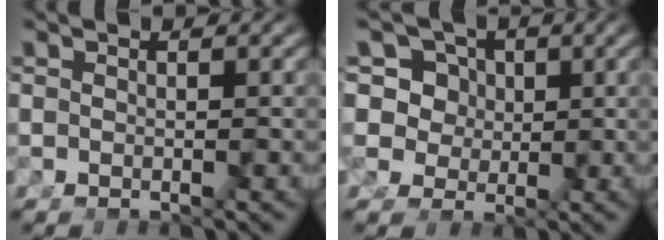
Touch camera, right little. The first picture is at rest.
{"total": 12.3, "force": [1.1, 11.1, 5.1], "torque": [-0.145, -0.042, 0.017]}